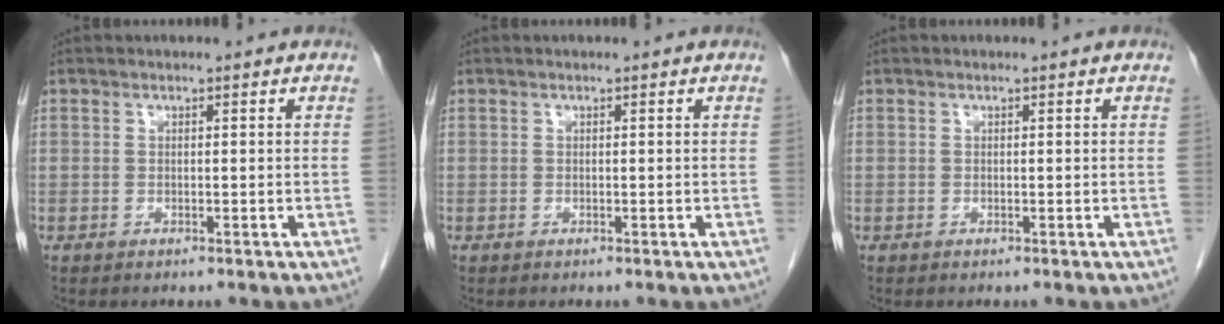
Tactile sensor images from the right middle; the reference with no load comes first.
{"total": 0.0}
{"total": 0.0}